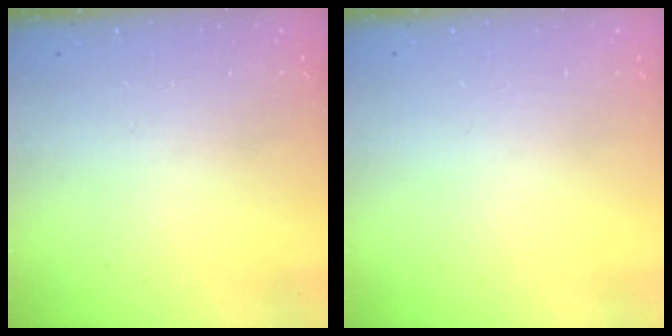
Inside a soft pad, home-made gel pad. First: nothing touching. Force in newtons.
{"total": 0.0}